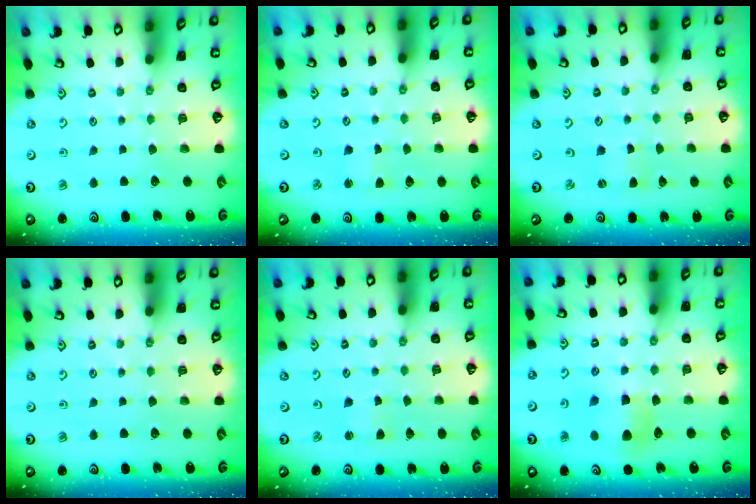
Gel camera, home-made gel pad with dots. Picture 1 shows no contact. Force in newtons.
{"total": 1.6, "press": 1.5, "slide": 0.4}
{"total": 1.0, "press": 1.0, "slide": 0.1}
{"total": 0.0}
{"total": 1.5, "press": 1.4, "slide": 0.2}
{"total": 7.0, "press": 6.9, "slide": 1.1}